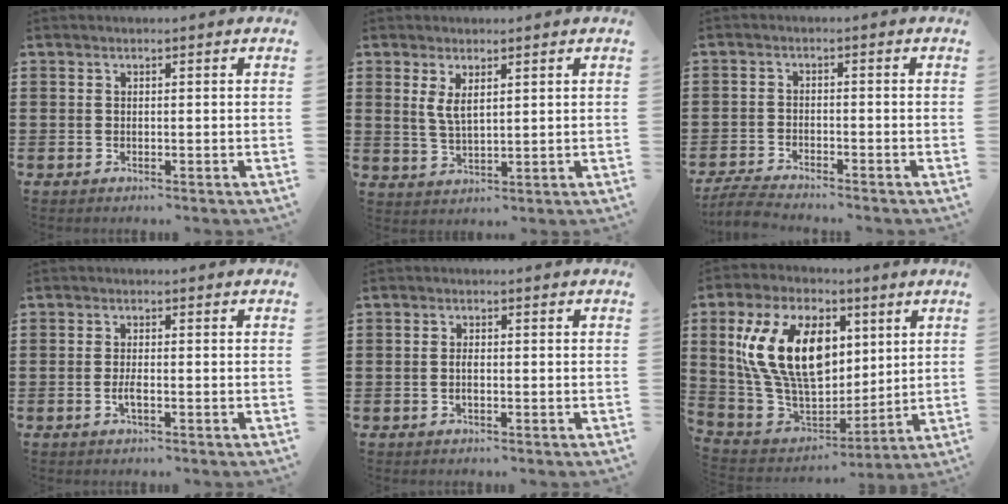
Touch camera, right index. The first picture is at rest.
{"total": 3.3, "force": [1.5, 1.3, 2.6], "torque": [-0.053, 0.004, 0.027]}
{"total": 3.5, "force": [-3.5, 0.1, 0.6], "torque": [-0.026, -0.006, -0.075]}
{"total": 2.0, "force": [-0.6, 0.5, 1.8], "torque": [-0.041, -0.002, -0.013]}
{"total": 1.3, "force": [-0.3, 0.3, 1.3], "torque": [-0.026, -0.005, -0.003]}
{"total": 16.4, "force": [4.5, 10.2, 11.9], "torque": [-0.283, 0.017, 0.084]}